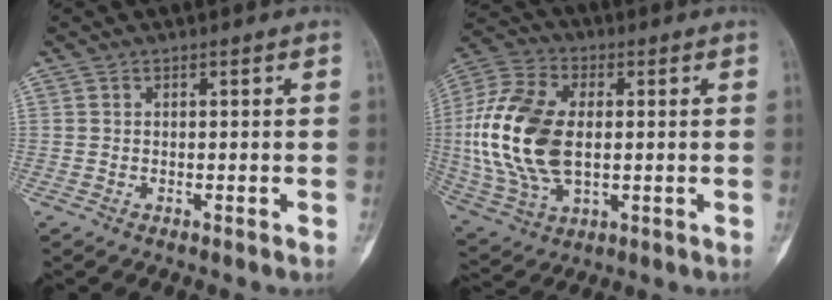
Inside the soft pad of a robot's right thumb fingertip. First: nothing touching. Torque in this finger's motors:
{"motor_torque": [2.10, 1.86, 1.10, -1.33, 0.28]}